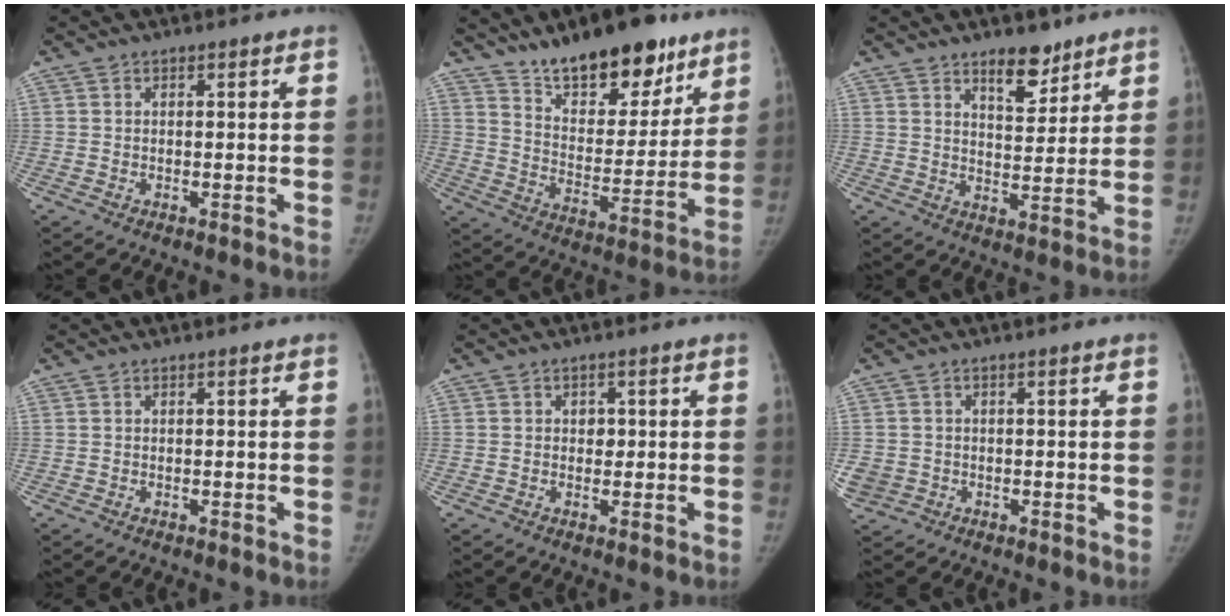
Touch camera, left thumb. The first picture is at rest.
{"total": 20.6, "force": [14.8, 8.9, 11.1], "torque": [-0.118, -0.083, 0.236]}
{"total": 7.7, "force": [5.6, 3.4, 4.0], "torque": [-0.033, -0.041, 0.089]}
{"total": 0.0}
{"total": 1.7, "force": [0.3, 1.4, 0.9], "torque": [0.001, 0.001, 0.002]}
{"total": 4.4, "force": [-0.8, 4.0, 1.6], "torque": [-0.044, 0.004, -0.006]}